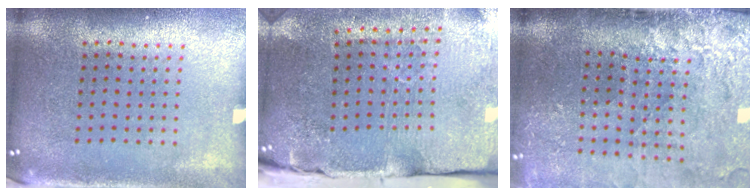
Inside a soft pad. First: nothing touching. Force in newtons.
{"total": 4.8, "press": 3.9, "slide": 2.7}
{"total": 4.4, "press": 3.4, "slide": 2.7}